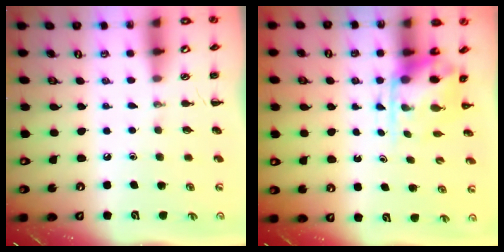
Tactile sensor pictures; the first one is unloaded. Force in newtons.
{"total": 5.5, "press": 5.4, "slide": 0.9}